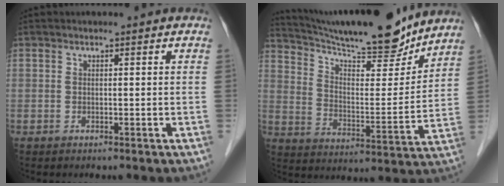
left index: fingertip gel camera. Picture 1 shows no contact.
{"total": 20.5, "force": [18.5, 2.4, 8.4], "torque": [-0.144, -0.013, 0.281]}